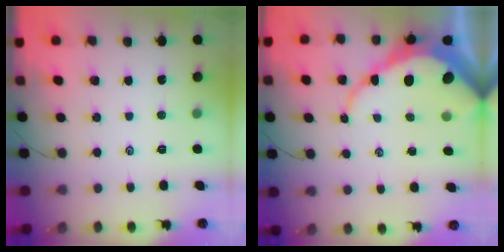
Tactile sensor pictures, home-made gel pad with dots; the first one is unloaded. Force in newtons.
{"total": 11.5, "press": 11.5, "slide": 1.0}